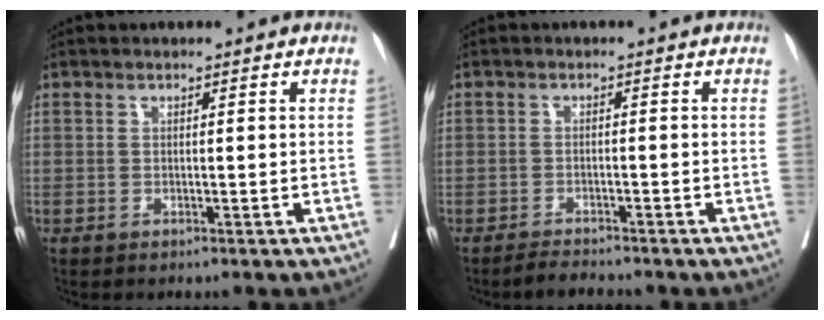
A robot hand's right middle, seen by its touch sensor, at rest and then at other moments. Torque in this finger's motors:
{"motor_torque": [-0.05, -0.23, -0.07, -0.10]}